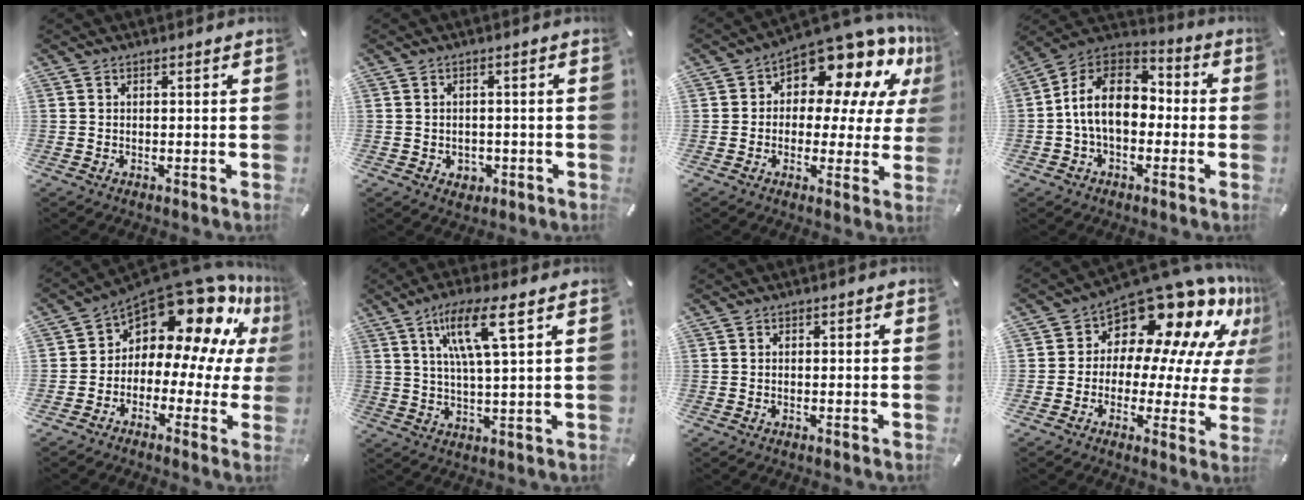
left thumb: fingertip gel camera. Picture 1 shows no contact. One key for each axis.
{"total": 2.6, "fx": -0.6, "fy": 2.4, "fz": 0.7, "tx": -0.006, "ty": 0.001, "tz": -0.014}
{"total": 12.9, "fx": 8.6, "fy": 6.7, "fz": 6.9, "tx": -0.105, "ty": -0.078, "tz": 0.151}
{"total": 13.7, "fx": -1.5, "fy": 9.6, "fz": 9.6, "tx": -0.205, "ty": 0.022, "tz": -0.030}
{"total": 15.2, "fx": 10.5, "fy": 7.7, "fz": 7.8, "tx": -0.133, "ty": -0.100, "tz": 0.179}
{"total": 11.4, "fx": 5.0, "fy": 1.8, "fz": 10.1, "tx": -0.194, "ty": 0.004, "tz": 0.082}
{"total": 0.0}
{"total": 16.2, "fx": 12.4, "fy": 7.2, "fz": 7.4, "tx": -0.114, "ty": -0.122, "tz": 0.209}